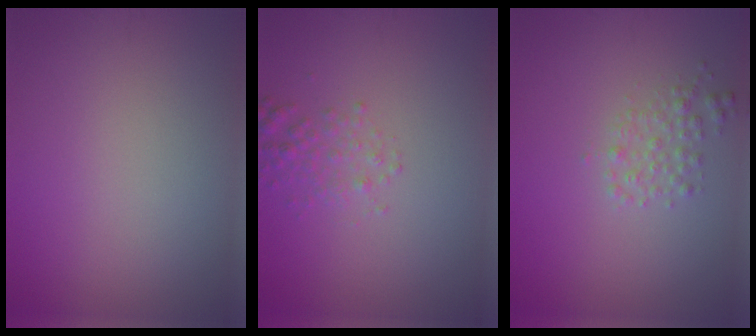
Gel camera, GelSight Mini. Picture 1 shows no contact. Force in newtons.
{"total": 1.7, "press": 1.7, "slide": 0.1}
{"total": 1.7, "press": 1.7, "slide": 0.1}